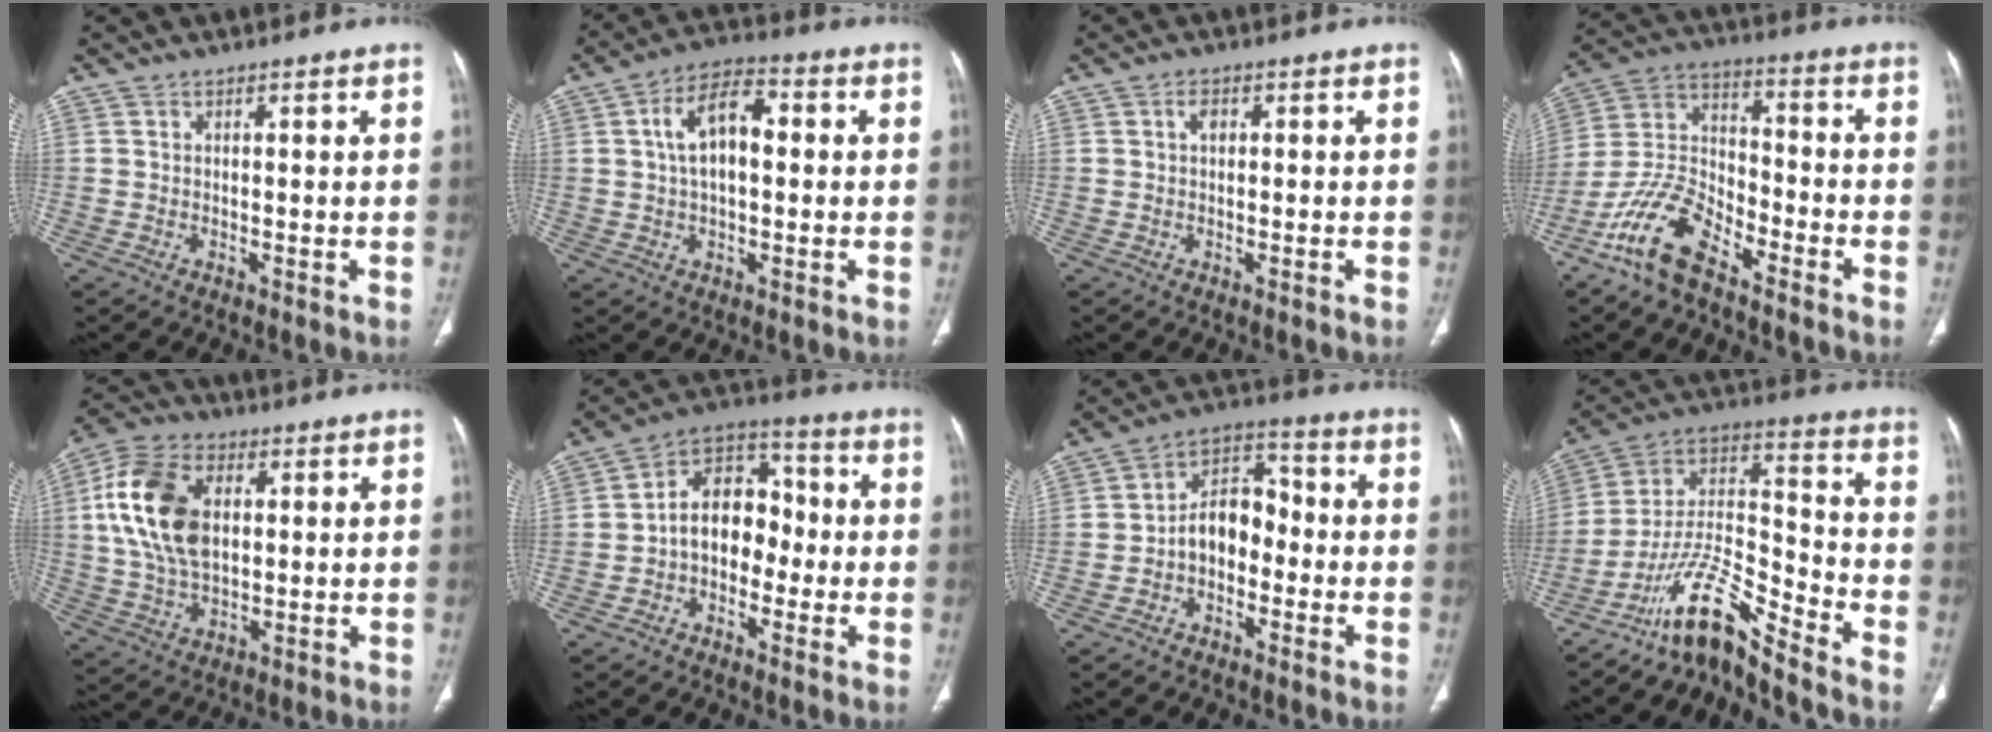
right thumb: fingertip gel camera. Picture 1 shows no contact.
{"total": 10.0, "force": [1.3, 5.4, 8.3], "torque": [-0.139, 0.024, 0.017]}
{"total": 1.4, "force": [0.2, 0.9, 1.1], "torque": [-0.019, 0.003, 0.000]}
{"total": 12.8, "force": [-8.9, 5.5, 7.3], "torque": [-0.147, 0.060, -0.181]}
{"total": 16.0, "force": [2.7, 10.1, 12.1], "torque": [-0.232, 0.006, 0.048]}
{"total": 10.9, "force": [-1.8, 8.0, 7.3], "torque": [-0.083, 0.043, -0.047]}
{"total": 8.9, "force": [-2.2, 6.2, 5.9], "torque": [-0.073, 0.044, -0.052]}
{"total": 13.1, "force": [-11.2, 2.0, 6.4], "torque": [-0.132, 0.104, -0.212]}